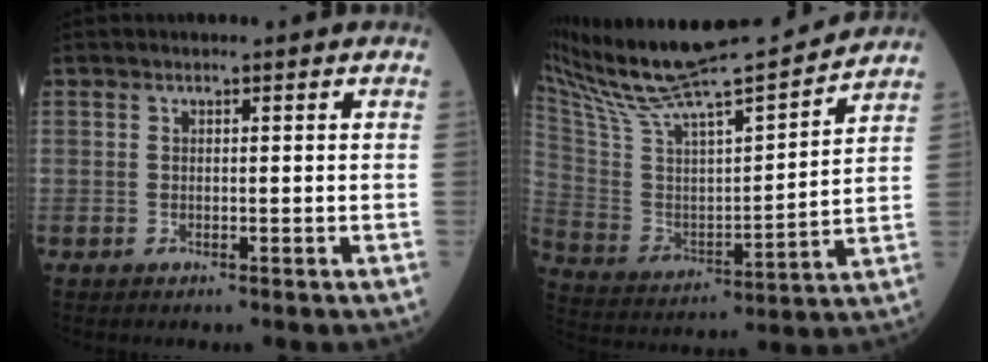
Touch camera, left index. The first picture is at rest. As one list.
[{"total": 23.0, "force": [20.9, 1.2, 9.4], "torque": [-0.187, -0.006, 0.348]}]